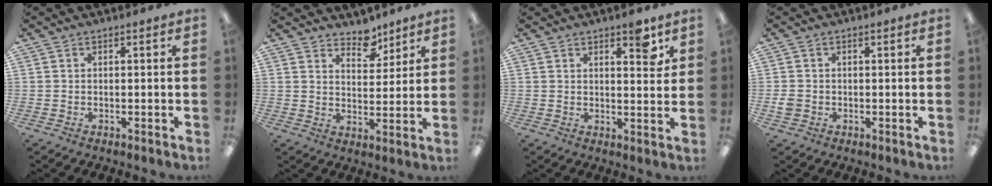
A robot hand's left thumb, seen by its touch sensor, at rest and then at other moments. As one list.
[{"total": 7.1, "force": [6.0, 3.5, 1.9], "torque": [-0.008, -0.042, 0.105]}, {"total": 5.4, "force": [3.6, 2.0, 3.4], "torque": [-0.021, -0.026, 0.052]}, {"total": 2.2, "force": [-0.3, 2.0, 0.9], "torque": [-0.016, 0.005, -0.006]}]